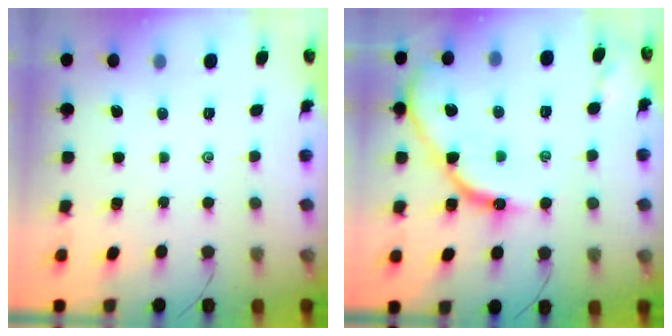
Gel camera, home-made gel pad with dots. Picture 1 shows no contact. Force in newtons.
{"total": 13.6, "press": 13.6, "slide": 0.6}